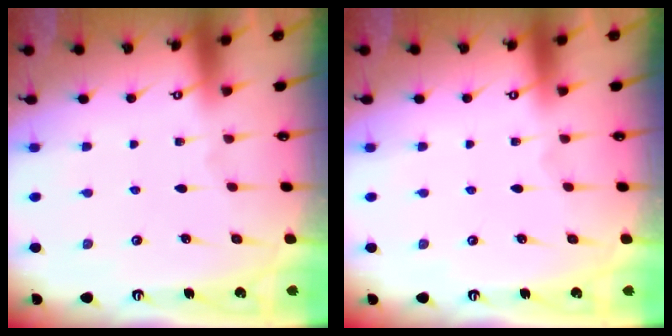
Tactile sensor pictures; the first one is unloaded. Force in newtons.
{"total": 0.0}